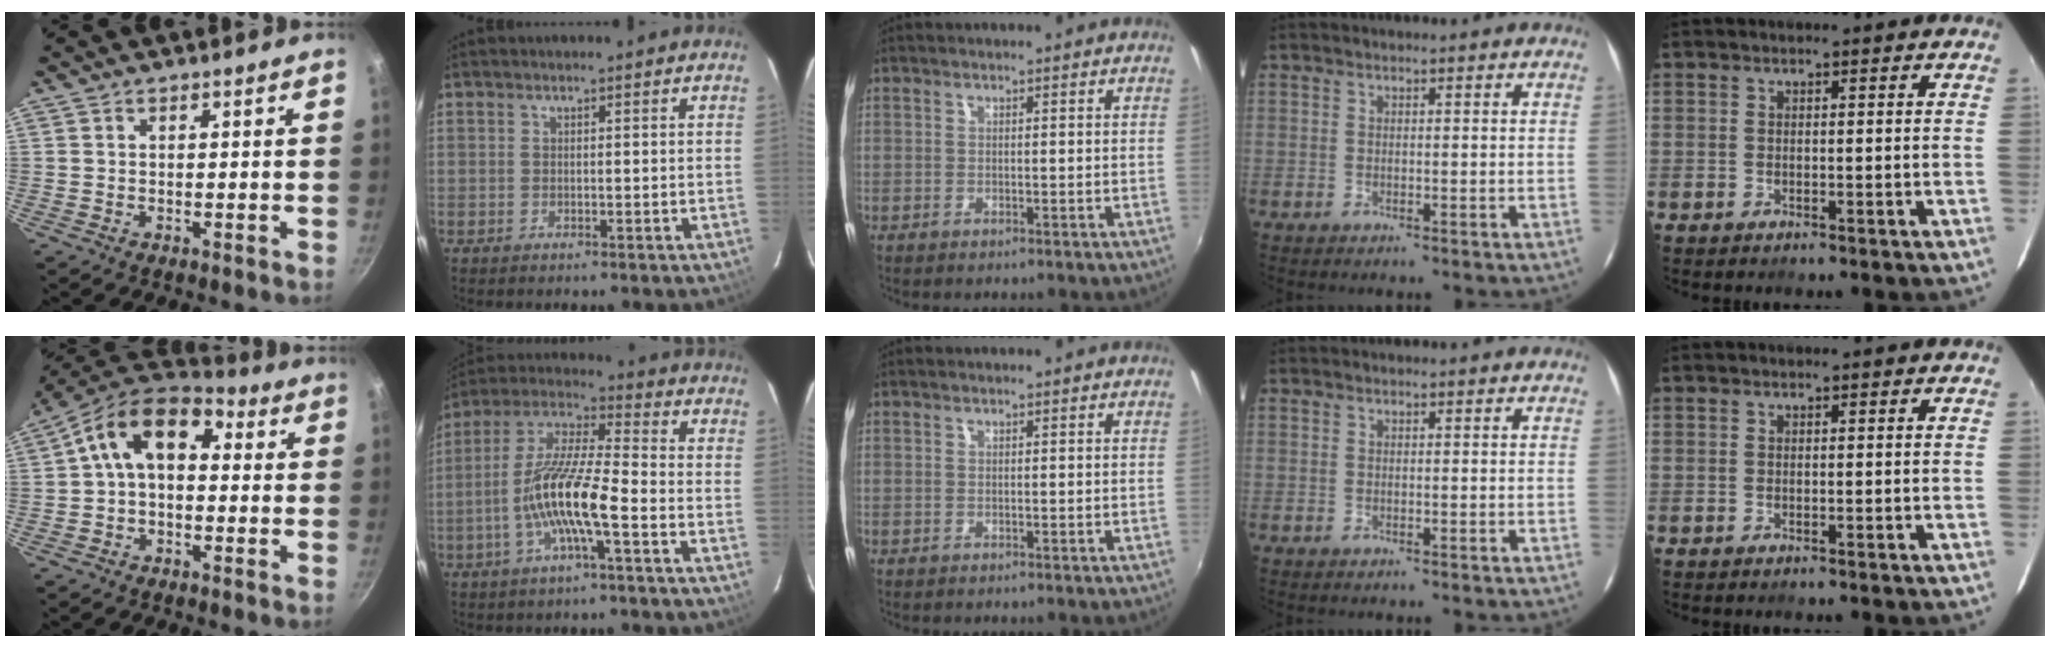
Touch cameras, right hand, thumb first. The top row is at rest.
{"thumb": {"total": 12.5, "force": [2.1, 8.1, 9.3], "torque": [-0.136, 0.032, 0.010]}, "index": {"total": 12.8, "force": [-4.5, 1.8, 11.9], "torque": [-0.240, 0.000, -0.093]}}